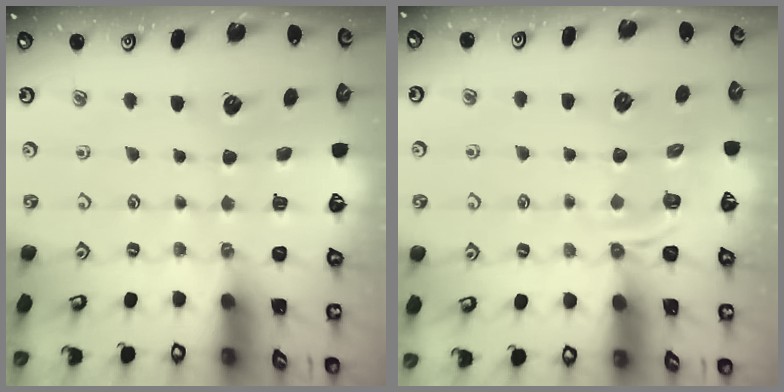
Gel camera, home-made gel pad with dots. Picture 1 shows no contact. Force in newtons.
{"total": 2.8, "press": 2.1, "slide": 1.8}